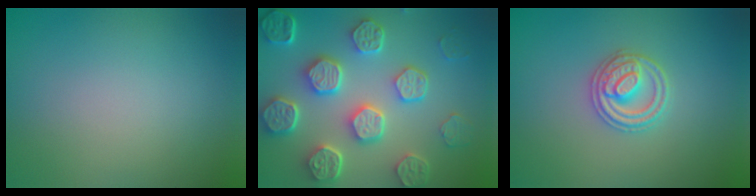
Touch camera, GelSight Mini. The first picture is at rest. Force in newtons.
{"total": 8.3, "press": 6.4, "slide": 5.3}
{"total": 3.0, "press": 3.0, "slide": 0.4}